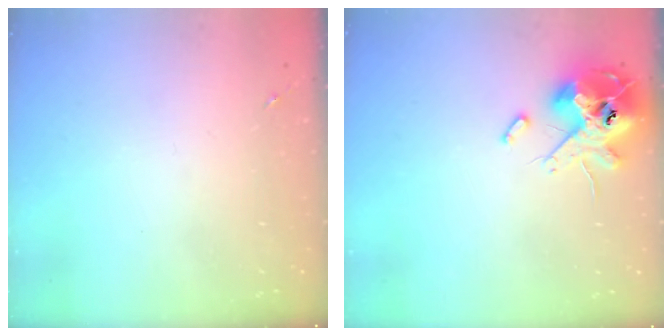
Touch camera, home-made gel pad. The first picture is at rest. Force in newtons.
{"total": 13.9, "press": 13.7, "slide": 2.3}